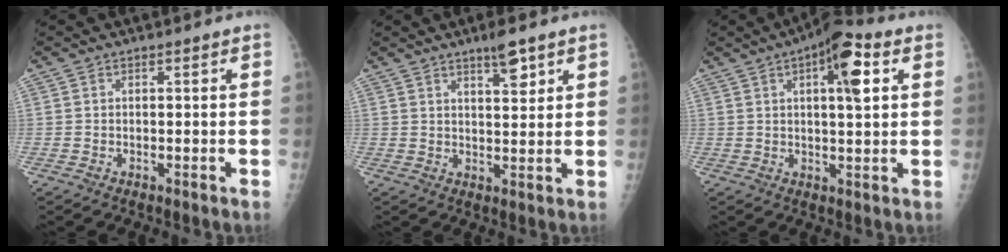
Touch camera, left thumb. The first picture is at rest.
{"total": 4.8, "force": [3.2, 1.1, 3.4], "torque": [-0.045, -0.022, 0.050]}
{"total": 10.1, "force": [3.7, 3.3, 8.8], "torque": [-0.117, 0.003, 0.050]}